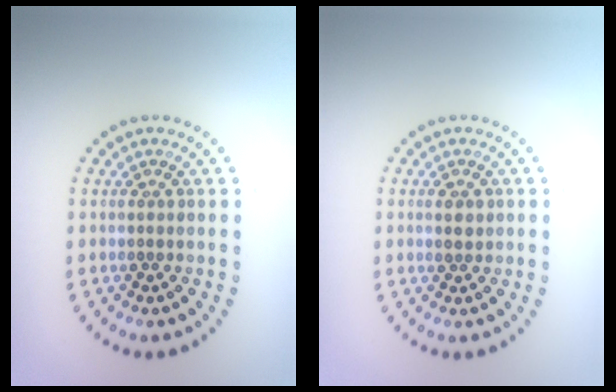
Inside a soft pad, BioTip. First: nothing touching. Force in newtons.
{"total": 1.2, "press": 1.2, "slide": 0.4}